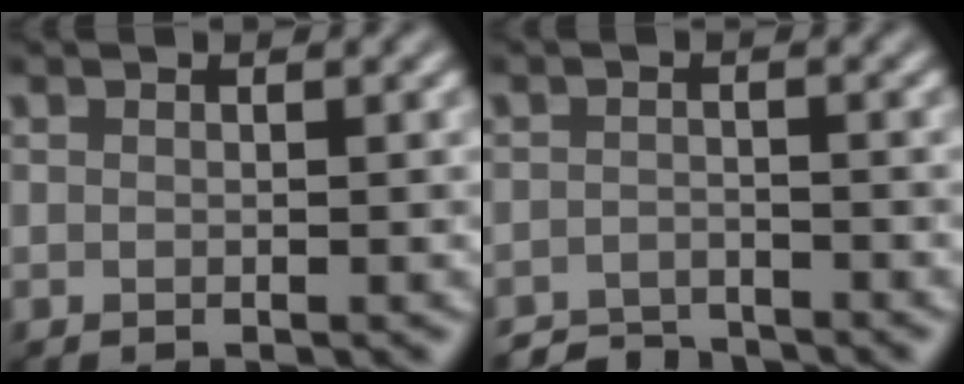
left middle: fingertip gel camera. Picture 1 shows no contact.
{"total": 2.6, "force": [-2.6, 0.4, 0.2], "torque": [-0.001, 0.001, -0.050]}